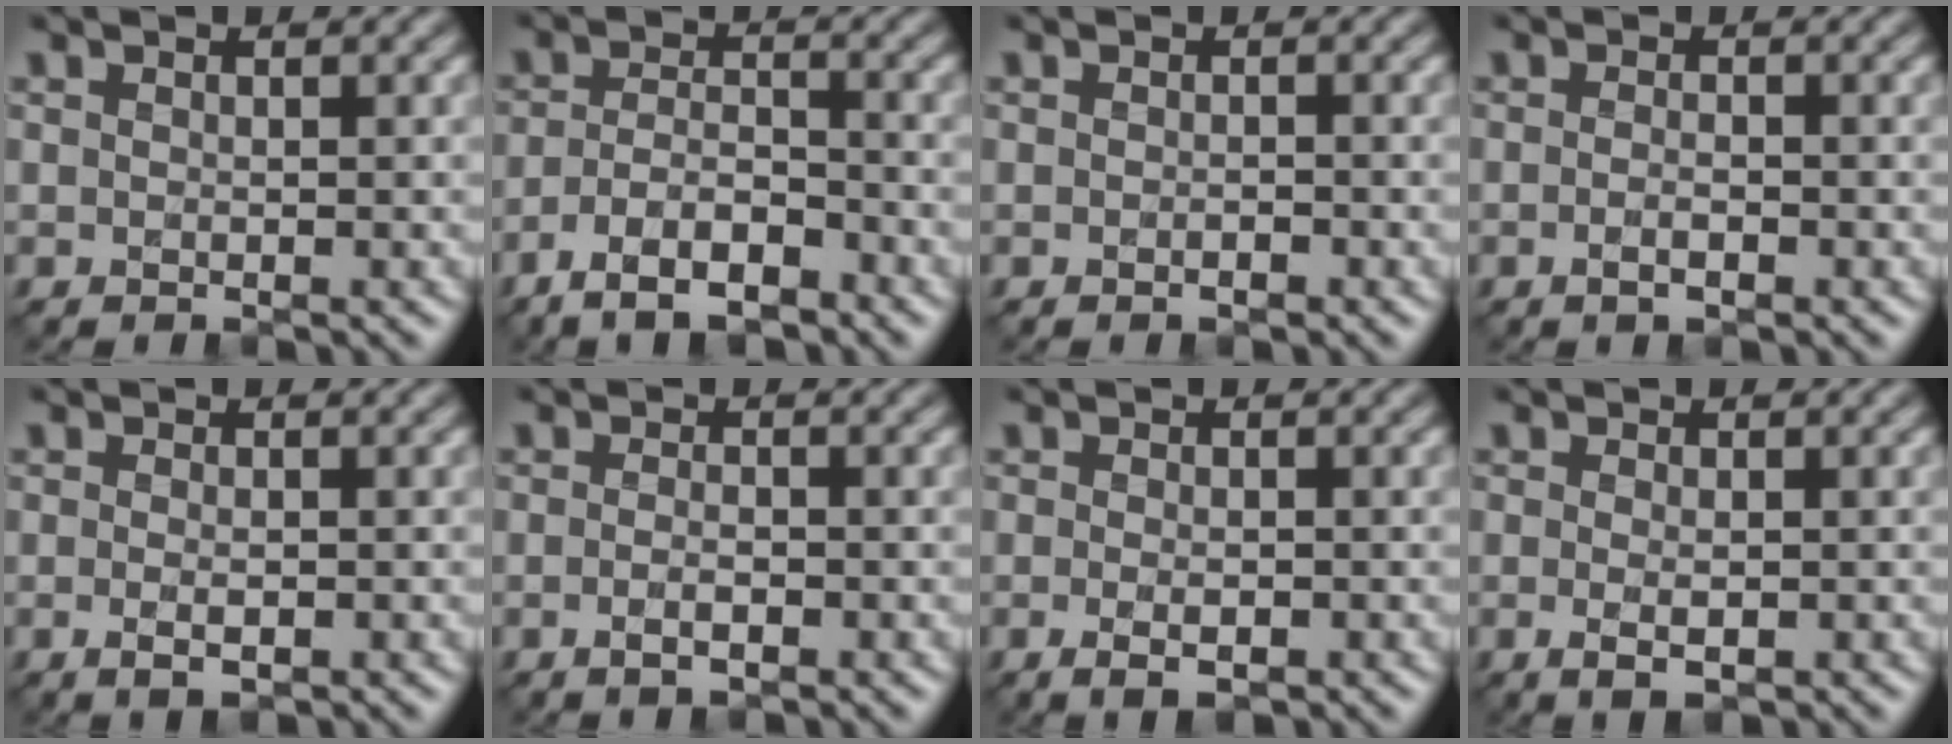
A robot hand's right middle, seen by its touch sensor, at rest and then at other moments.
{"total": 5.1, "force": [-3.4, 1.8, 3.4], "torque": [-0.063, 0.000, -0.067]}
{"total": 0.8, "force": [-0.4, 0.2, 0.6], "torque": [-0.010, 0.000, -0.006]}
{"total": 1.3, "force": [-0.6, 0.4, 1.1], "torque": [-0.022, -0.003, -0.012]}
{"total": 1.6, "force": [-0.5, 0.6, 1.5], "torque": [-0.029, -0.007, -0.008]}
{"total": 1.7, "force": [-0.7, 0.5, 1.4], "torque": [-0.028, -0.004, -0.014]}
{"total": 1.9, "force": [-0.7, 0.7, 1.7], "torque": [-0.031, -0.006, -0.010]}
{"total": 1.8, "force": [-0.4, 0.6, 1.7], "torque": [-0.033, -0.009, -0.005]}